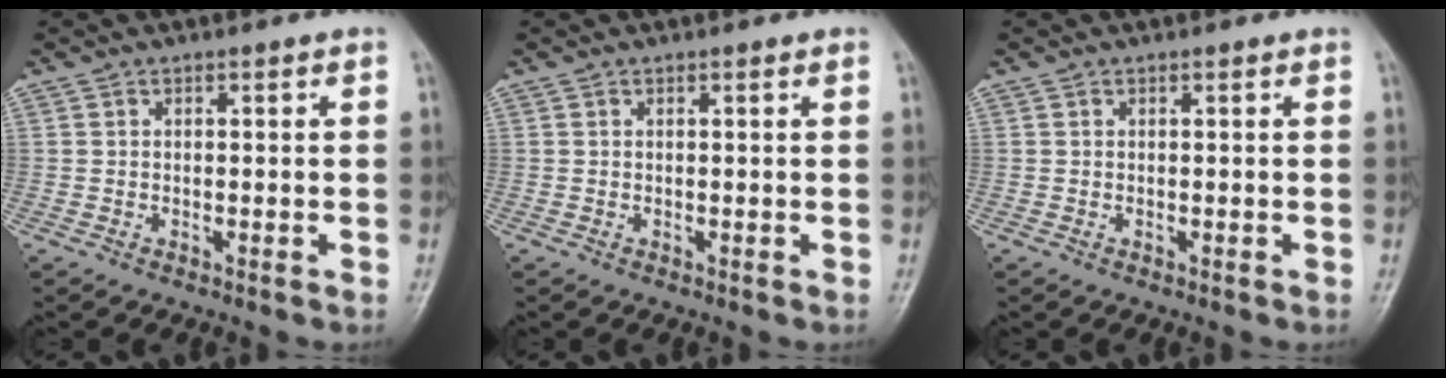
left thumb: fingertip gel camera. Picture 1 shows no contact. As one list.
[{"total": 0.0}, {"total": 0.0}]